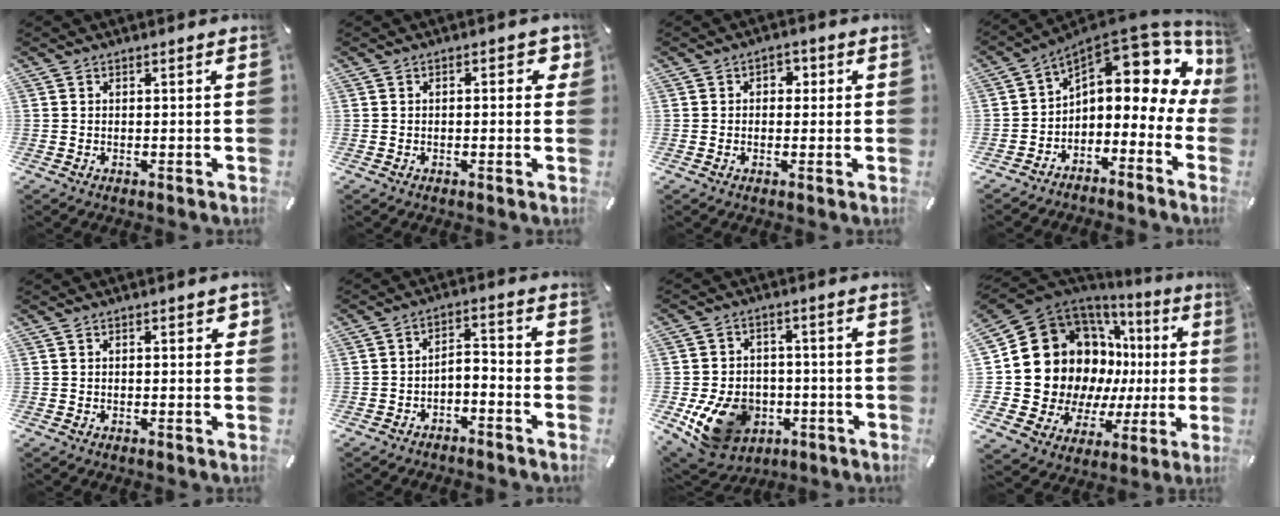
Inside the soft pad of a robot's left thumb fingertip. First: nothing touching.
{"total": 3.2, "force": [0.2, 1.5, 2.7], "torque": [-0.038, 0.002, -0.001]}
{"total": 2.7, "force": [-0.4, 2.2, 1.5], "torque": [-0.016, 0.005, -0.016]}
{"total": 12.2, "force": [6.8, 6.1, 8.1], "torque": [-0.109, -0.062, 0.108]}
{"total": 1.9, "force": [0.3, 0.7, 1.7], "torque": [-0.018, -0.002, 0.000]}
{"total": 4.3, "force": [-3.7, 1.7, 1.6], "torque": [-0.026, 0.016, -0.072]}
{"total": 14.2, "force": [-4.7, 11.0, 7.6], "torque": [-0.159, 0.025, -0.075]}
{"total": 23.1, "force": [3.7, 18.1, 13.9], "torque": [-0.251, -0.052, 0.105]}